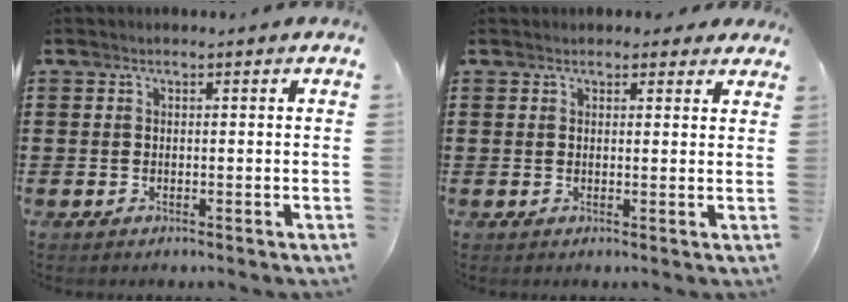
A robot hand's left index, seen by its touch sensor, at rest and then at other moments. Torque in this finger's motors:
{"motor_torque": [2.14, 0.00, 0.75, 0.04]}